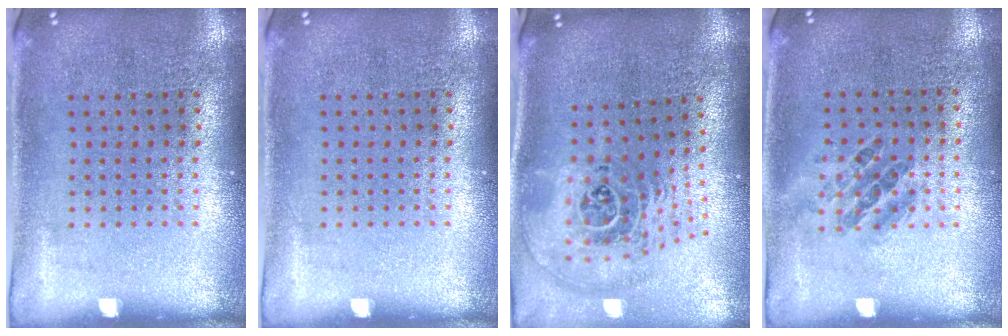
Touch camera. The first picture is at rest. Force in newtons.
{"total": 0.0}
{"total": 2.7, "press": 1.8, "slide": 1.9}
{"total": 0.9, "press": 0.8, "slide": 0.5}